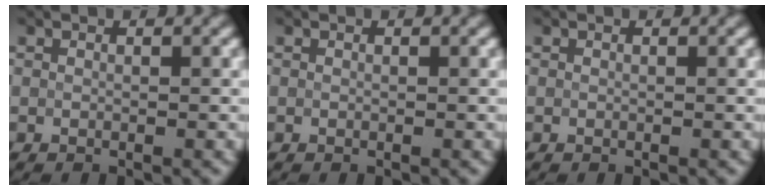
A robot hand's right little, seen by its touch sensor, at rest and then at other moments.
{"total": 0.0}
{"total": 0.0}